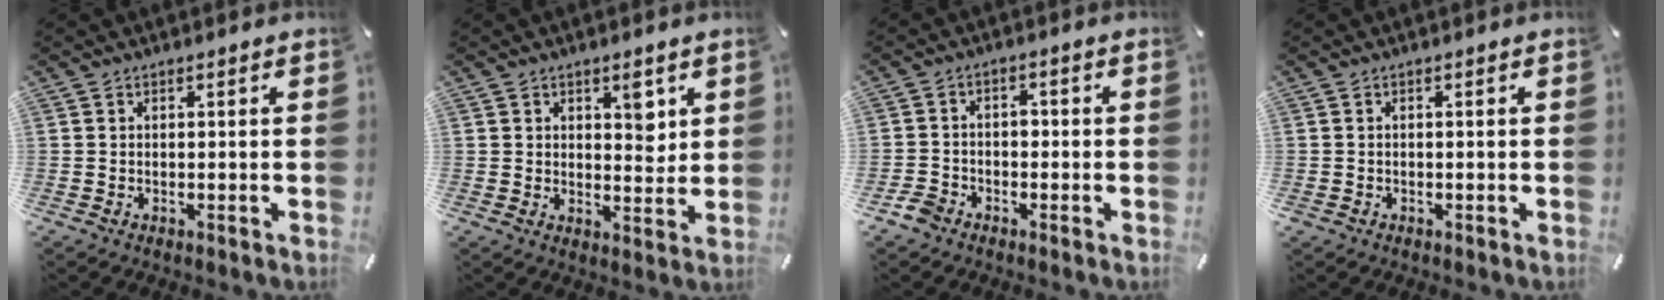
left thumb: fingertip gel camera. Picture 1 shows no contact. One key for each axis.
{"total": 5.0, "fx": 2.7, "fy": 3.2, "fz": 2.8, "tx": -0.024, "ty": -0.014, "tz": 0.040}
{"total": 4.3, "fx": -2.4, "fy": 3.3, "fz": 1.3, "tx": -0.029, "ty": 0.011, "tz": -0.049}
{"total": 0.6, "fx": -0.3, "fy": 0.5, "fz": 0.0, "tx": 0.001, "ty": 0.004, "tz": -0.009}